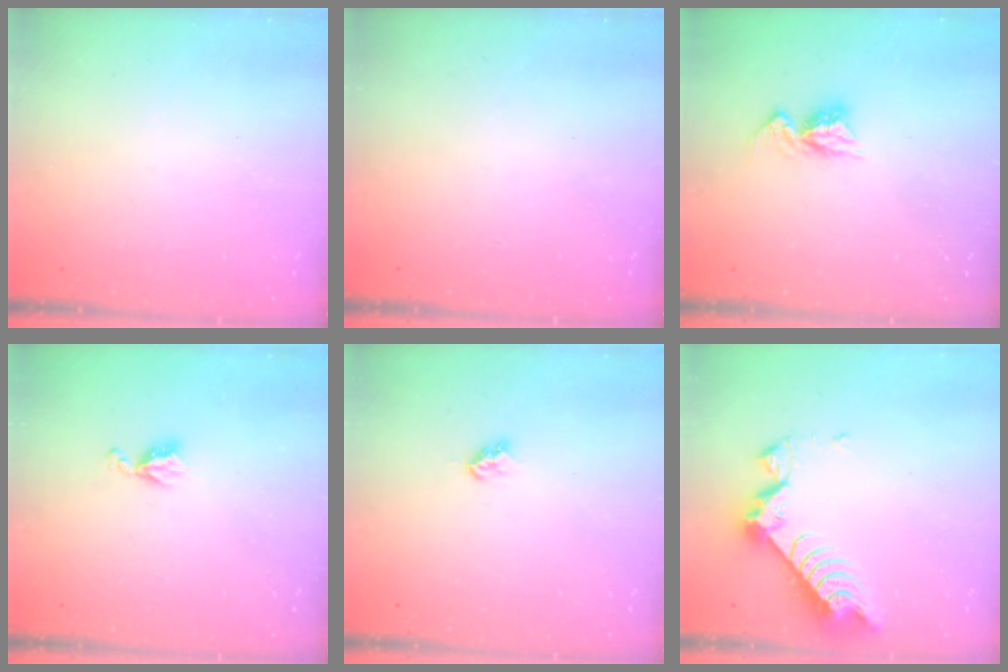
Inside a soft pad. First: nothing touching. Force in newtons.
{"total": 1.1, "press": 1.1, "slide": 0.1}
{"total": 8.1, "press": 8.1, "slide": 0.8}
{"total": 5.8, "press": 5.7, "slide": 0.7}
{"total": 2.8, "press": 2.8, "slide": 0.4}
{"total": 8.1, "press": 8.1, "slide": 0.8}